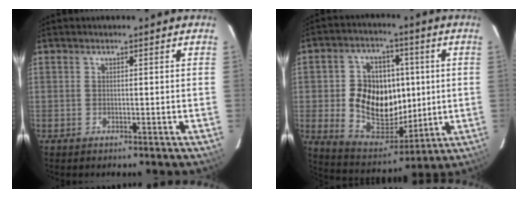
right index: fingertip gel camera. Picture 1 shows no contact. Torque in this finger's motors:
{"motor_torque": [0.75, 0.12, 0.82, 0.16]}